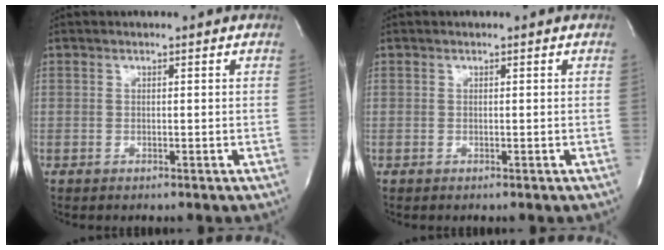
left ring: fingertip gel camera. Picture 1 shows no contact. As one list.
[{"total": 0.0}]